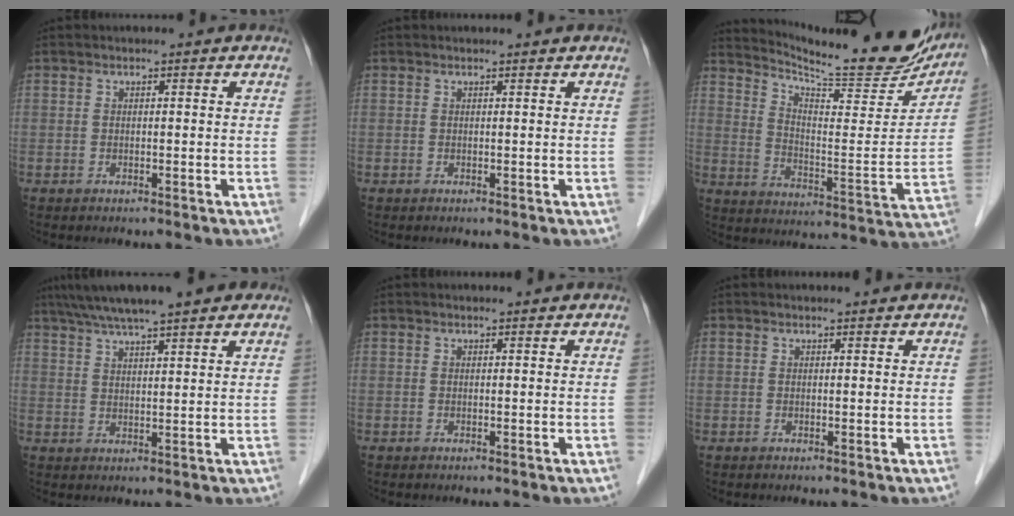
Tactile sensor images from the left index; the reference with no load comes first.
{"total": 0.8, "force": [0.8, 0.0, 0.1], "torque": [-0.009, 0.003, 0.010]}
{"total": 21.5, "force": [19.8, 2.6, 8.1], "torque": [-0.126, -0.061, 0.267]}
{"total": 12.9, "force": [10.2, 1.5, 7.7], "torque": [-0.128, 0.041, 0.152]}
{"total": 1.2, "force": [1.2, 0.0, 0.1], "torque": [-0.009, 0.003, 0.016]}
{"total": 1.4, "force": [1.4, -0.1, 0.1], "torque": [-0.009, 0.002, 0.020]}